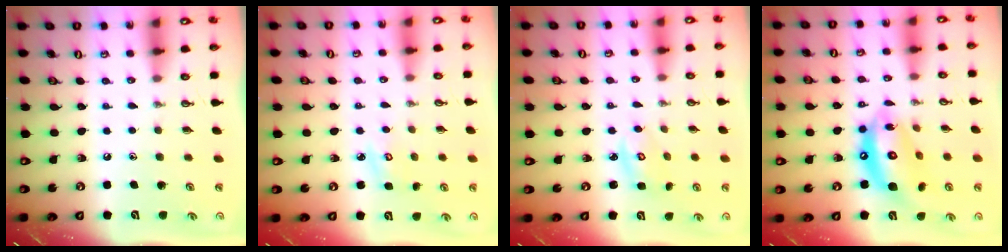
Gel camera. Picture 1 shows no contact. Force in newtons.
{"total": 3.9, "press": 3.8, "slide": 0.5}
{"total": 4.4, "press": 4.3, "slide": 0.5}
{"total": 15.0, "press": 14.9, "slide": 1.6}